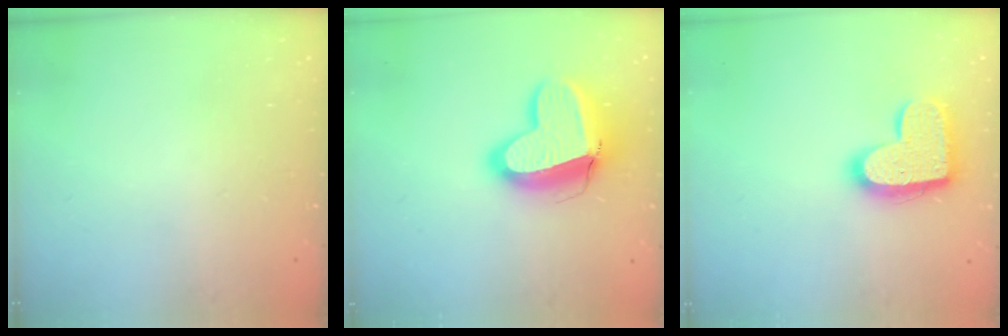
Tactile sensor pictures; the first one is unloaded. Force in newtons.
{"total": 16.2, "press": 16.0, "slide": 2.1}
{"total": 17.2, "press": 17.2, "slide": 0.9}